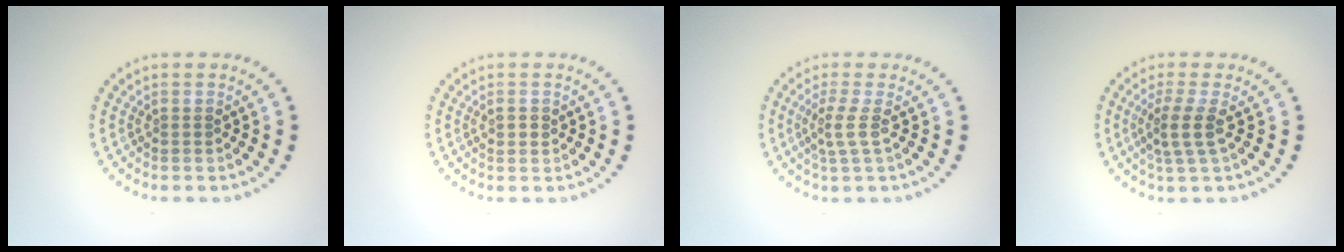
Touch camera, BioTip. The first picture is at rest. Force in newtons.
{"total": 1.1, "press": 1.0, "slide": 0.5}
{"total": 2.0, "press": 1.5, "slide": 1.3}
{"total": 2.5, "press": 2.0, "slide": 1.6}